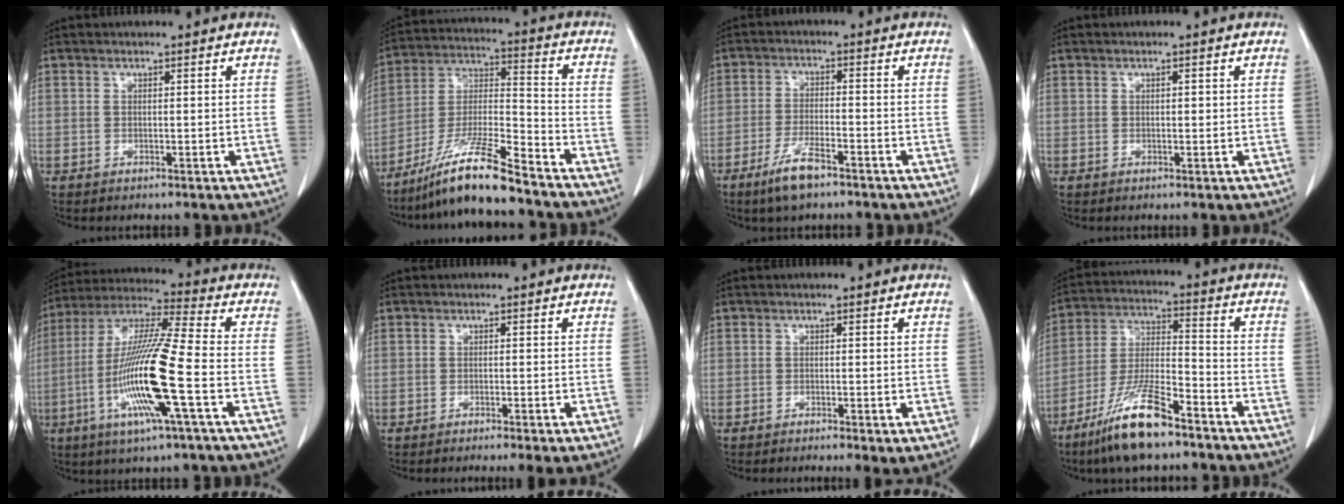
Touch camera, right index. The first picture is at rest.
{"total": 13.9, "force": [-10.8, 0.4, 8.7], "torque": [-0.172, -0.016, -0.198]}
{"total": 6.3, "force": [-4.4, 1.2, 4.4], "torque": [-0.092, -0.008, -0.078]}
{"total": 0.6, "force": [0.2, 0.2, 0.6], "torque": [-0.009, 0.001, 0.003]}
{"total": 16.4, "force": [-4.6, -0.1, 15.7], "torque": [-0.317, -0.011, -0.095]}
{"total": 3.3, "force": [-2.4, -0.4, 2.2], "torque": [-0.023, -0.007, -0.033]}
{"total": 2.5, "force": [-1.5, 0.2, 2.0], "torque": [-0.027, -0.009, -0.020]}
{"total": 12.9, "force": [-9.0, 2.0, 9.0], "torque": [-0.186, -0.023, -0.171]}